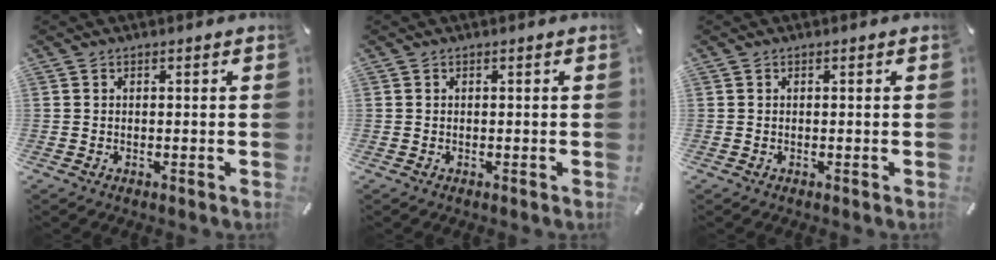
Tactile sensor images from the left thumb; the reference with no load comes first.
{"total": 0.0}
{"total": 0.0}